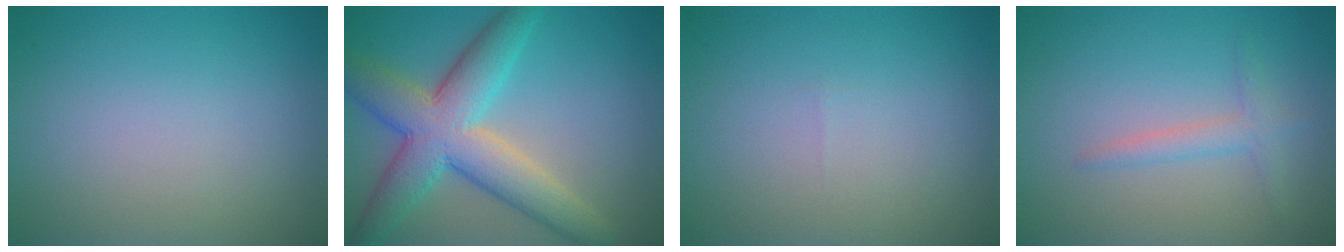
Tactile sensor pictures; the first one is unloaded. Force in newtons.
{"total": 8.6, "press": 8.6, "slide": 0.6}
{"total": 0.0}
{"total": 1.8, "press": 1.8, "slide": 0.1}